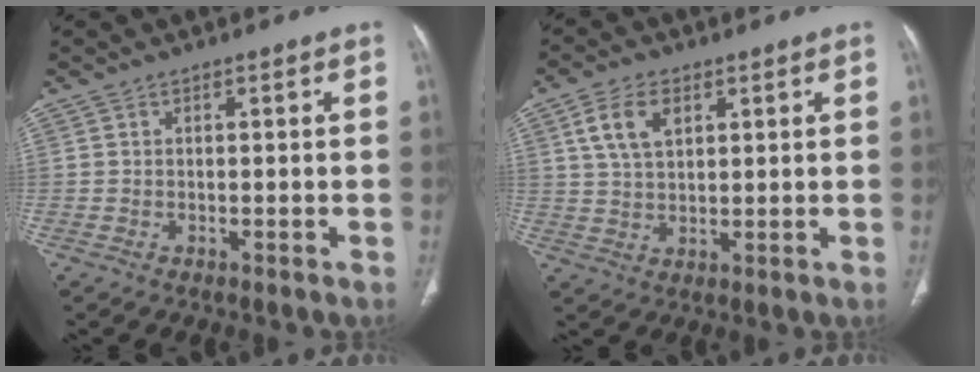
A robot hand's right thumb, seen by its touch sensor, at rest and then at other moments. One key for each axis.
{"total": 7.2, "fx": 3.0, "fy": 4.2, "fz": 4.9, "tx": -0.089, "ty": -0.007, "tz": 0.060}